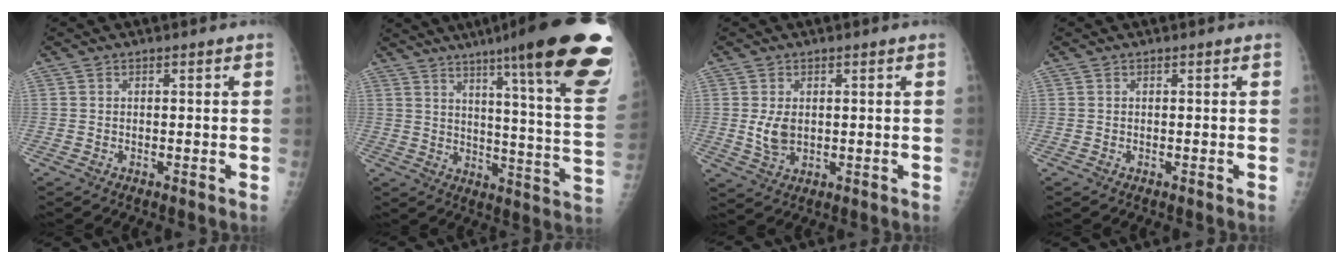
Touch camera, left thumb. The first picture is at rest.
{"total": 27.7, "force": [17.4, 2.7, 21.4], "torque": [-0.245, -0.081, 0.232]}
{"total": 4.5, "force": [0.4, 3.0, 3.4], "torque": [-0.056, -0.009, 0.015]}
{"total": 0.0}